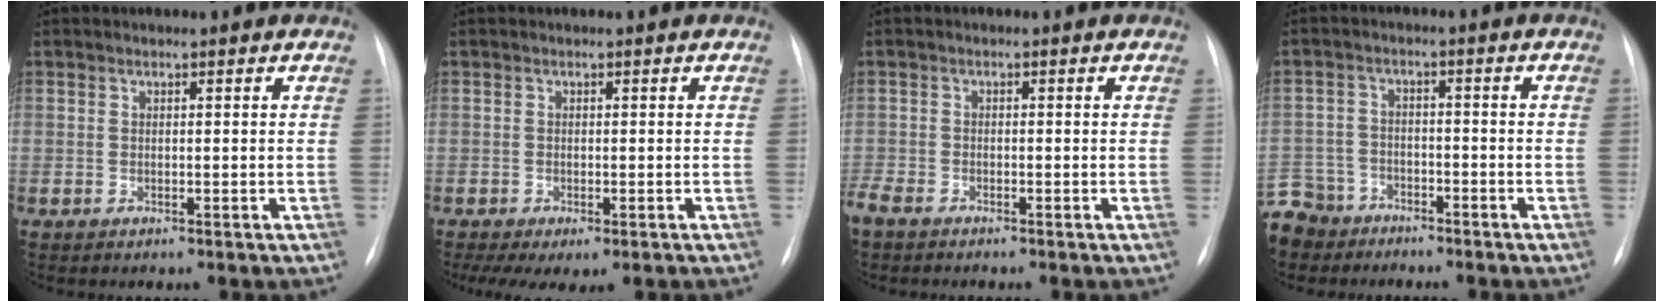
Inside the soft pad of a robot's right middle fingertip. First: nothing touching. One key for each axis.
{"total": 7.0, "fx": -4.5, "fy": 2.7, "fz": 4.6, "tx": -0.070, "ty": -0.012, "tz": -0.065}
{"total": 3.2, "fx": -2.7, "fy": 1.0, "fz": 1.4, "tx": -0.033, "ty": -0.008, "tz": -0.052}
{"total": 11.3, "fx": -8.5, "fy": 7.1, "fz": 2.0, "tx": -0.081, "ty": 0.005, "tz": -0.152}